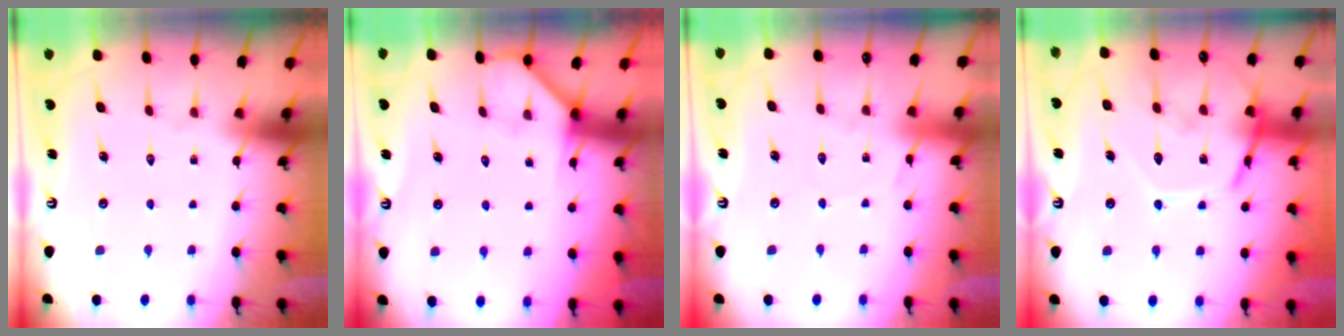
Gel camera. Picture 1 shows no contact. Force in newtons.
{"total": 2.9, "press": 2.9, "slide": 0.5}
{"total": 3.5, "press": 3.4, "slide": 0.5}
{"total": 15.7, "press": 15.6, "slide": 1.3}